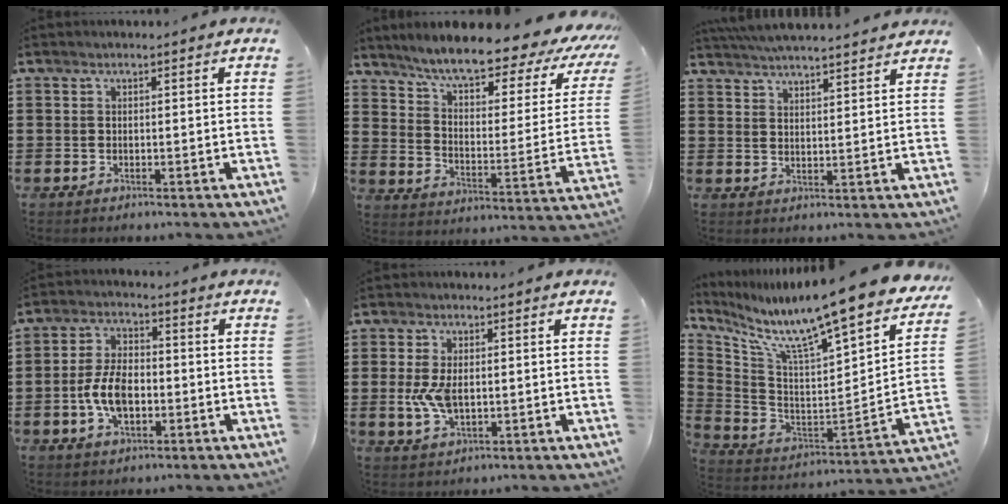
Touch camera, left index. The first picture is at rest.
{"total": 8.6, "force": [7.3, 0.7, 4.6], "torque": [-0.103, -0.051, 0.116]}
{"total": 4.6, "force": [4.5, -0.1, 1.1], "torque": [-0.035, -0.017, 0.082]}
{"total": 7.4, "force": [-1.8, 4.0, 5.9], "torque": [-0.136, 0.001, -0.041]}
{"total": 5.8, "force": [-0.1, 3.2, 4.8], "torque": [-0.114, 0.001, -0.006]}
{"total": 12.2, "force": [10.5, -0.4, 6.2], "torque": [-0.137, -0.098, 0.165]}